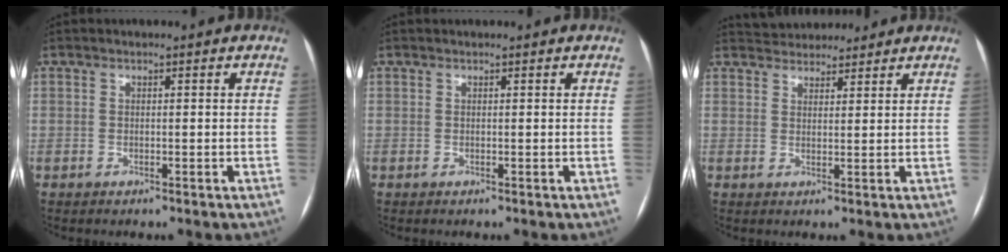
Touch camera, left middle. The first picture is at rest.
{"total": 0.7, "force": [0.6, 0.1, 0.1], "torque": [-0.005, 0.015, 0.010]}
{"total": 6.6, "force": [6.2, 2.0, 1.1], "torque": [-0.016, 0.024, 0.092]}